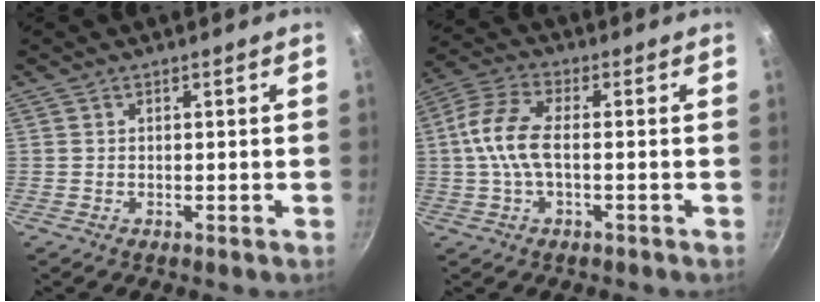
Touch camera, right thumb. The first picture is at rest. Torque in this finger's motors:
{"motor_torque": [0.19, 0.03, 1.35, -0.36, 0.41]}